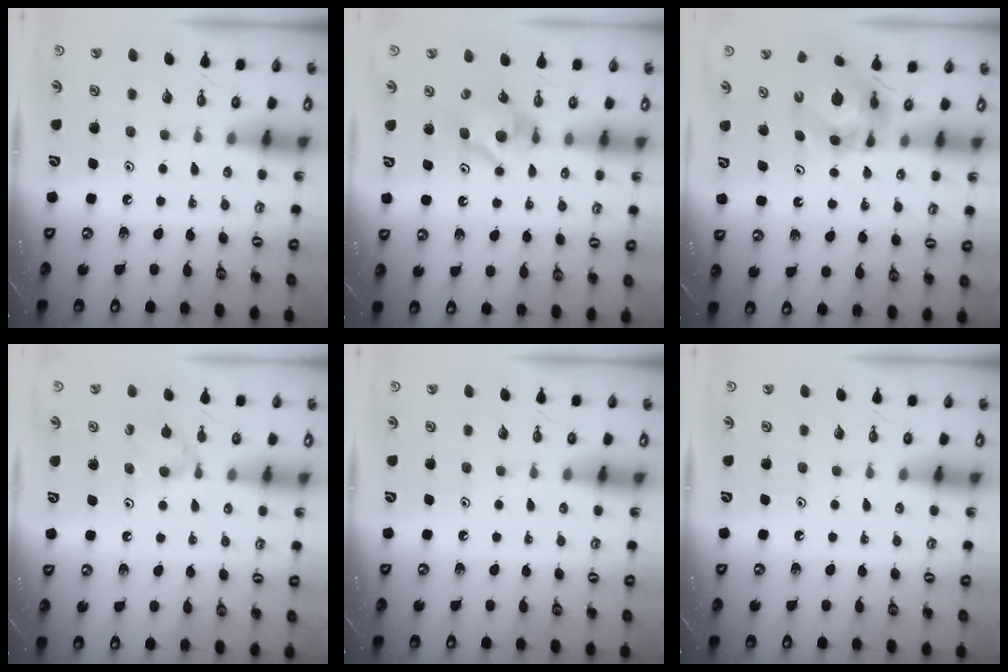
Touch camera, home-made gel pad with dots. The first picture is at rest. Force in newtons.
{"total": 8.3, "press": 8.3, "slide": 0.3}
{"total": 9.6, "press": 9.6, "slide": 0.7}
{"total": 4.8, "press": 4.7, "slide": 0.8}
{"total": 0.0}
{"total": 0.0}